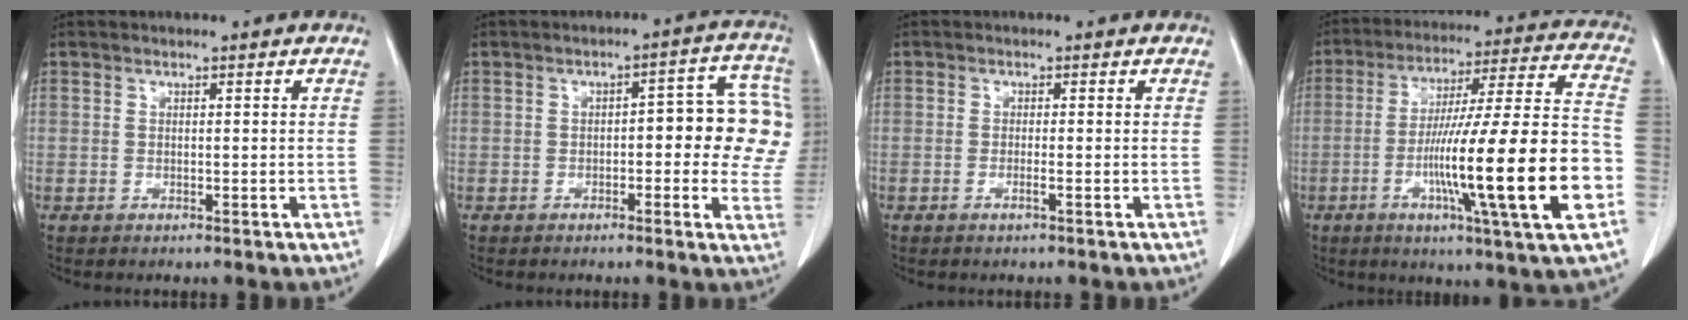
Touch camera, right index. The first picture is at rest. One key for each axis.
{"total": 12.7, "fx": 1.0, "fy": 4.9, "fz": 11.6, "tx": -0.129, "ty": 0.033, "tz": 0.011}
{"total": 0.9, "fx": -0.4, "fy": -0.1, "fz": 0.8, "tx": -0.016, "ty": 0.000, "tz": -0.008}
{"total": 23.3, "fx": -6.4, "fy": 0.1, "fz": 22.5, "tx": -0.338, "ty": -0.008, "tz": -0.109}